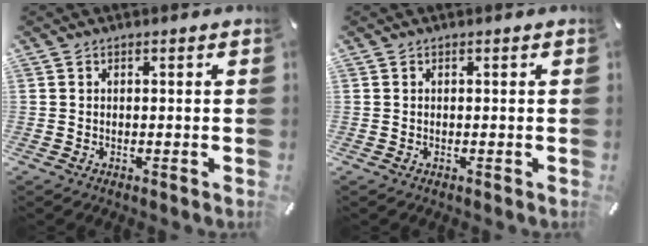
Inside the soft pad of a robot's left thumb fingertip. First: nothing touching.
{"total": 0.0}